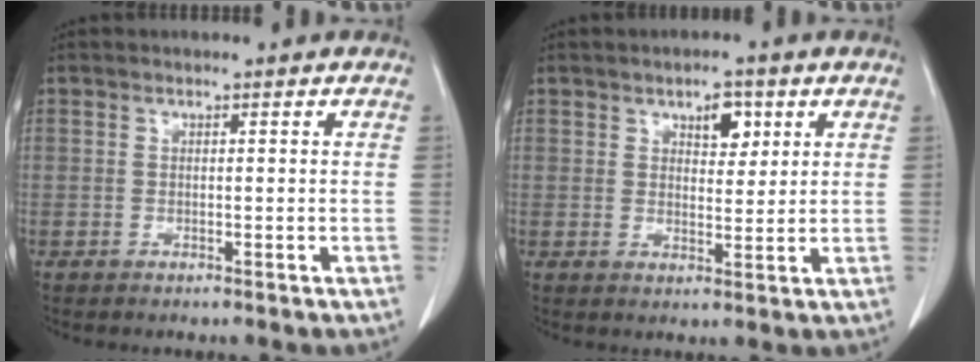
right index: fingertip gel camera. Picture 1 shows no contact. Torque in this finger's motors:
{"motor_torque": [0.10, 0.03, 0.02, 0.02]}